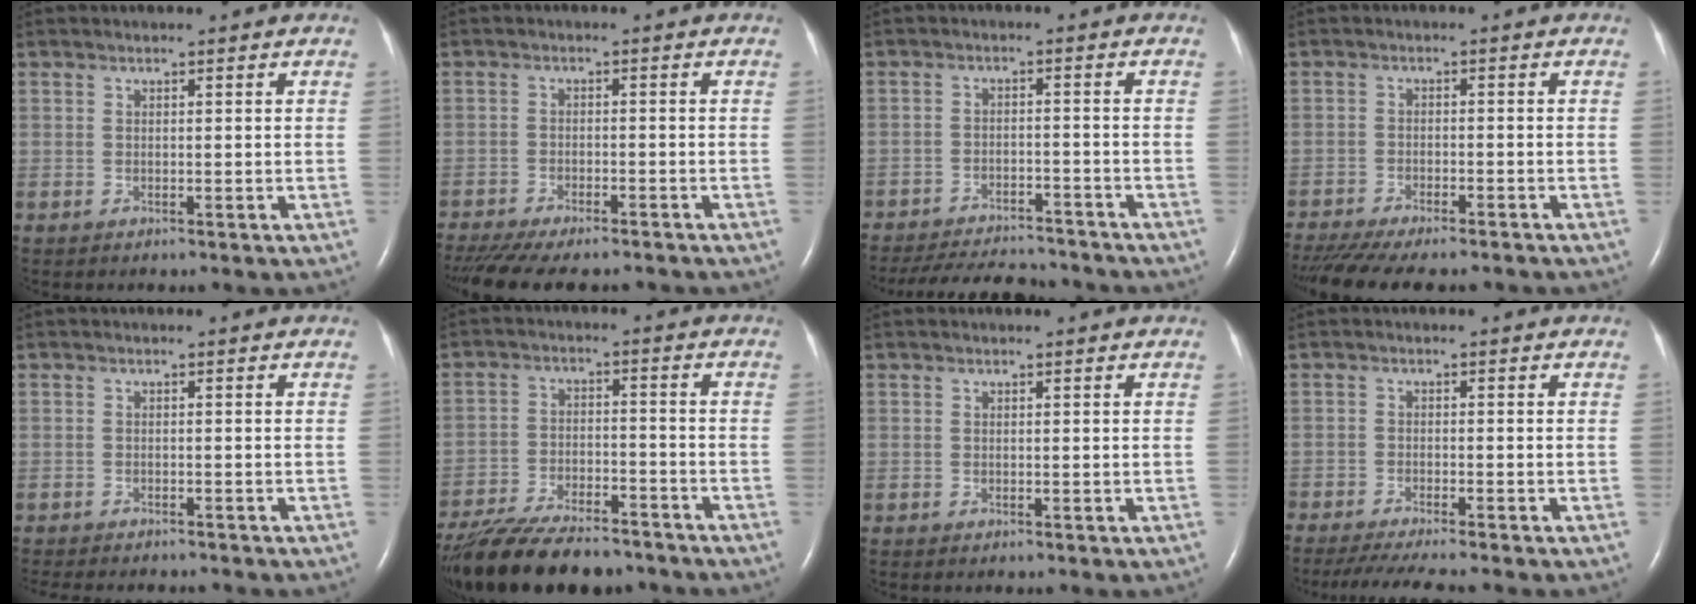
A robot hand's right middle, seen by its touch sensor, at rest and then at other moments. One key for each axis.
{"total": 14.1, "fx": -12.1, "fy": 3.4, "fz": 6.5, "tx": -0.134, "ty": -0.023, "tz": -0.170}
{"total": 13.9, "fx": -12.8, "fy": 3.3, "fz": 4.4, "tx": -0.085, "ty": -0.005, "tz": -0.176}
{"total": 14.5, "fx": -12.4, "fy": 3.0, "fz": 6.7, "tx": -0.136, "ty": -0.024, "tz": -0.179}
{"total": 9.2, "fx": -8.3, "fy": 2.1, "fz": 3.4, "tx": -0.048, "ty": -0.009, "tz": -0.107}
{"total": 18.0, "fx": -15.2, "fy": 4.7, "fz": 8.5, "tx": -0.178, "ty": -0.022, "tz": -0.240}
{"total": 0.0}
{"total": 8.7, "fx": -7.6, "fy": 0.1, "fz": 4.3, "tx": -0.060, "ty": -0.023, "tz": -0.124}